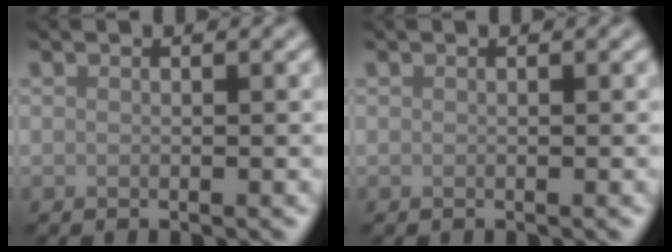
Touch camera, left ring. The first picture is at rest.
{"total": 0.0}